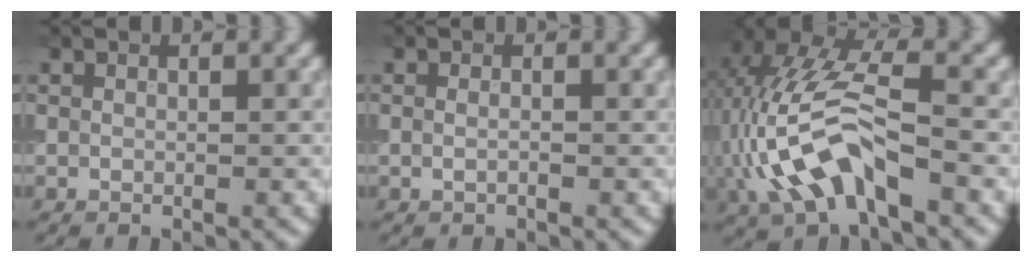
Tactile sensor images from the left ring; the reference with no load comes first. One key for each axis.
{"total": 0.7, "fx": 0.0, "fy": 0.3, "fz": 0.6, "tx": -0.013, "ty": -0.008, "tz": -0.004}
{"total": 9.1, "fx": -2.6, "fy": 4.2, "fz": 7.6, "tx": -0.164, "ty": 0.018, "tz": -0.053}